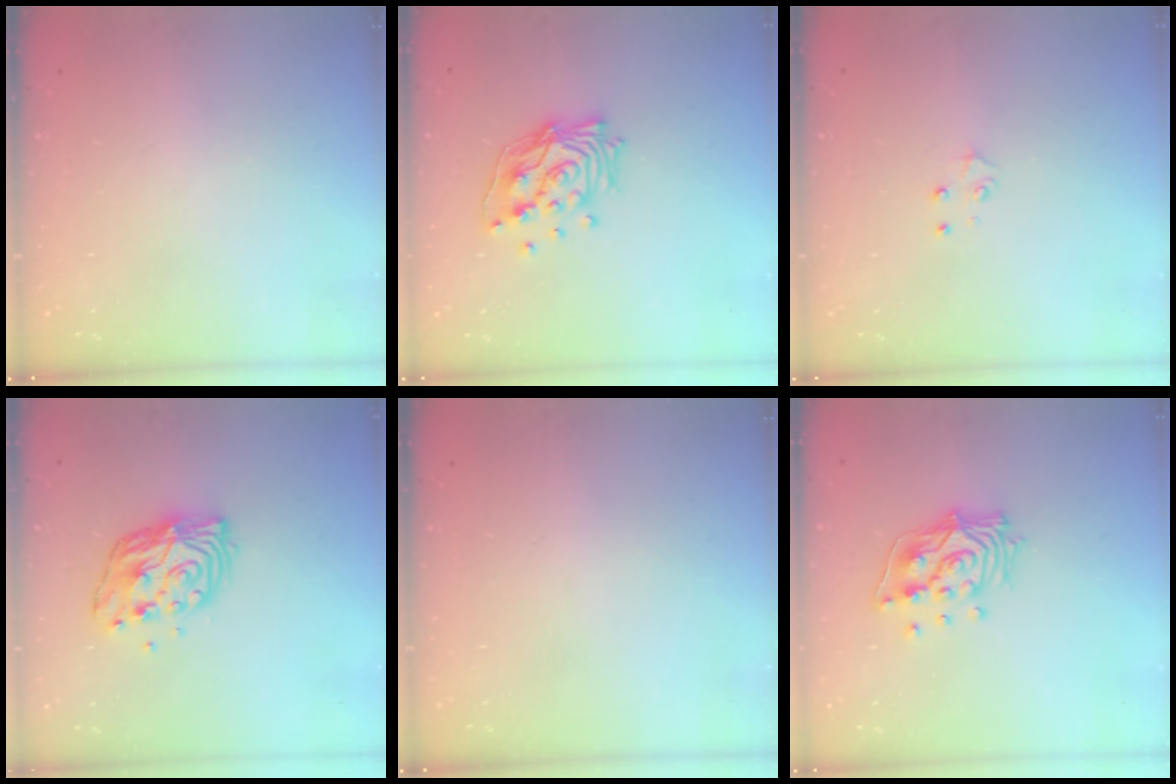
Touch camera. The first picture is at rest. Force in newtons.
{"total": 15.0, "press": 14.9, "slide": 2.0}
{"total": 4.2, "press": 4.2, "slide": 0.4}
{"total": 11.1, "press": 11.1, "slide": 1.1}
{"total": 0.0}
{"total": 12.9, "press": 12.8, "slide": 1.8}